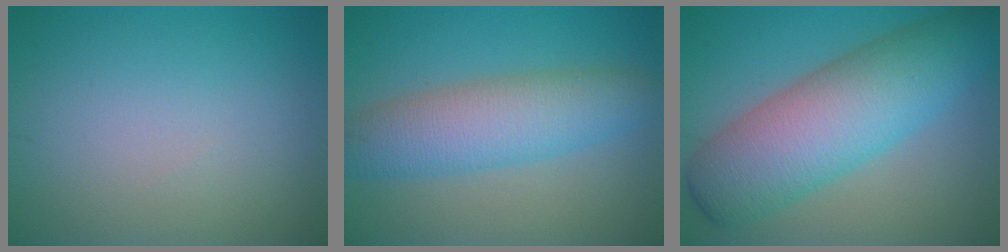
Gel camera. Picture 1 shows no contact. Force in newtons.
{"total": 6.4, "press": 6.4, "slide": 0.2}
{"total": 10.1, "press": 10.1, "slide": 0.3}